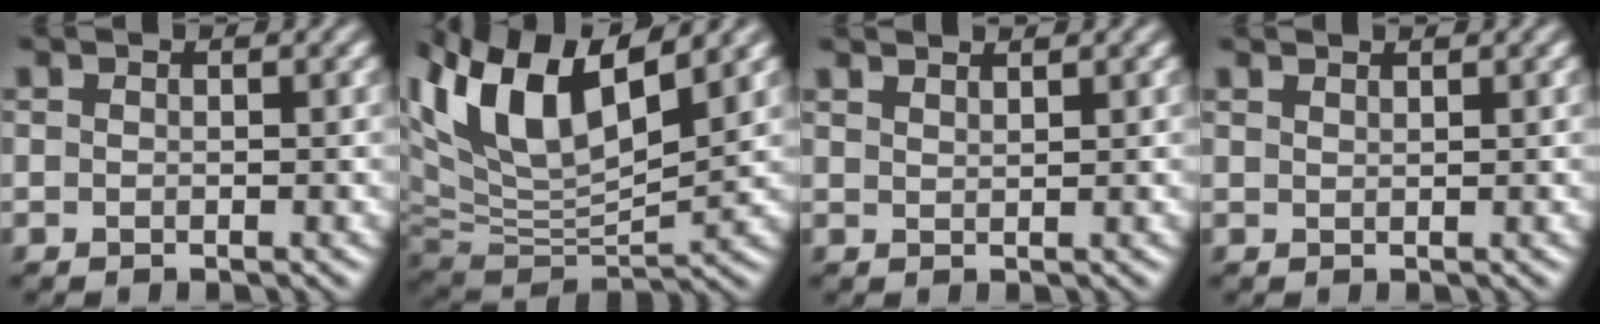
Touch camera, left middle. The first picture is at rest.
{"total": 10.3, "force": [4.9, 3.8, 8.2], "torque": [-0.169, 0.013, 0.091]}
{"total": 2.2, "force": [2.1, 0.2, 0.7], "torque": [-0.015, 0.014, 0.021]}
{"total": 1.6, "force": [1.5, 0.1, 0.4], "torque": [-0.011, 0.007, 0.013]}